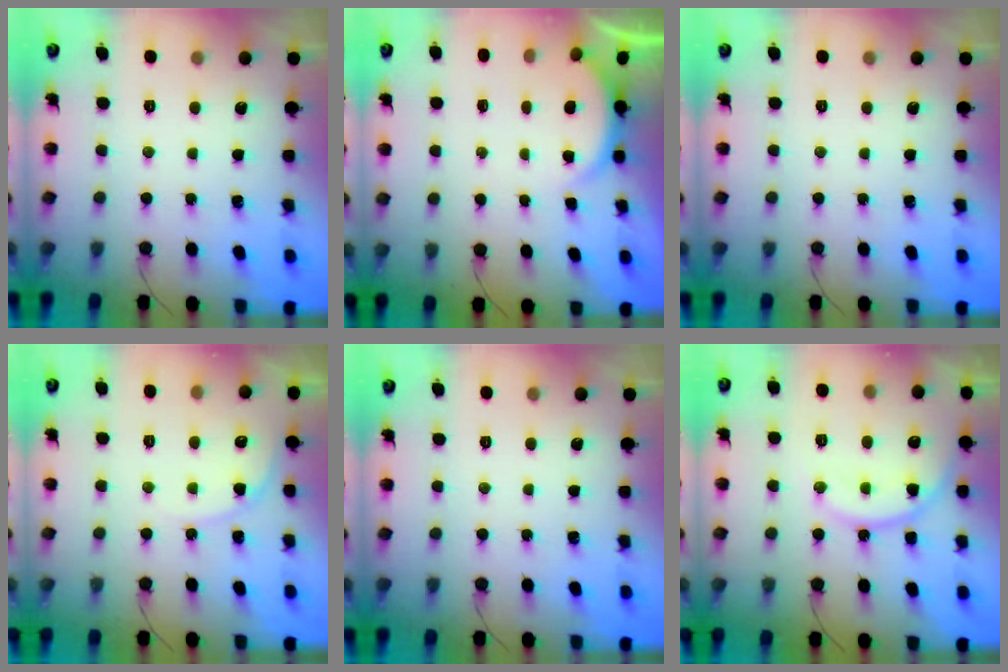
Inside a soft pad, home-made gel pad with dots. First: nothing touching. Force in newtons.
{"total": 2.6, "press": 2.5, "slide": 0.6}
{"total": 0.0}
{"total": 6.6, "press": 6.6, "slide": 0.4}
{"total": 0.0}
{"total": 12.9, "press": 12.9, "slide": 1.1}